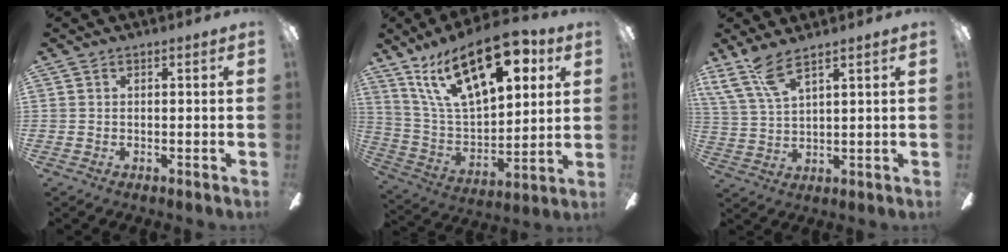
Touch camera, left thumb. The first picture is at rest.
{"total": 24.7, "force": [13.3, 11.3, 17.5], "torque": [-0.322, -0.052, 0.228]}
{"total": 8.3, "force": [6.2, 1.8, 5.2], "torque": [-0.126, -0.032, 0.115]}